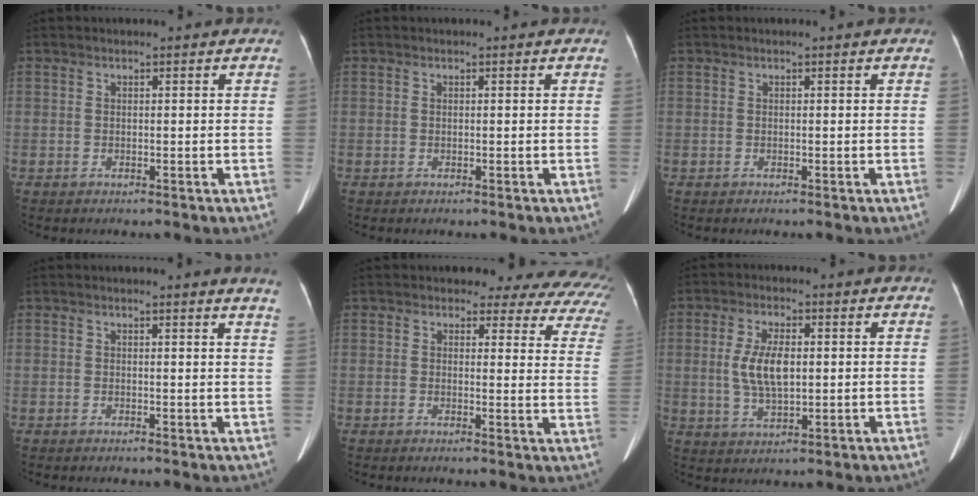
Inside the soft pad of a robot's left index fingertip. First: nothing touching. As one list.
[{"total": 0.0}, {"total": 0.0}, {"total": 3.7, "force": [3.4, -0.6, 1.5], "torque": [-0.019, -0.016, 0.016]}, {"total": 15.2, "force": [13.4, 5.2, 5.0], "torque": [-0.027, -0.051, 0.110]}, {"total": 6.8, "force": [0.6, 2.7, 6.2], "torque": [-0.135, 0.007, 0.016]}]